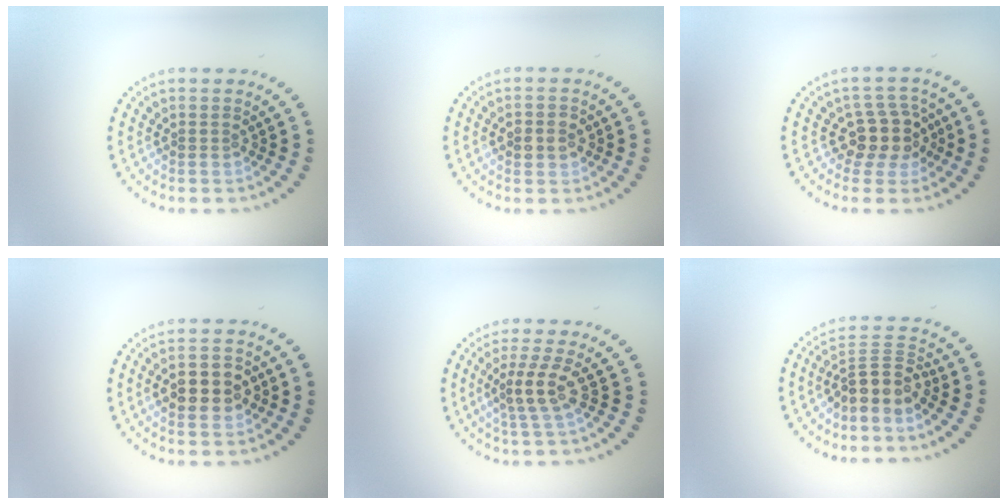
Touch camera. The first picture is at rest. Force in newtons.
{"total": 2.1, "press": 2.0, "slide": 0.4}
{"total": 3.5, "press": 2.8, "slide": 2.1}
{"total": 3.7, "press": 3.7, "slide": 0.4}
{"total": 2.7, "press": 2.2, "slide": 1.6}
{"total": 3.5, "press": 2.6, "slide": 2.4}